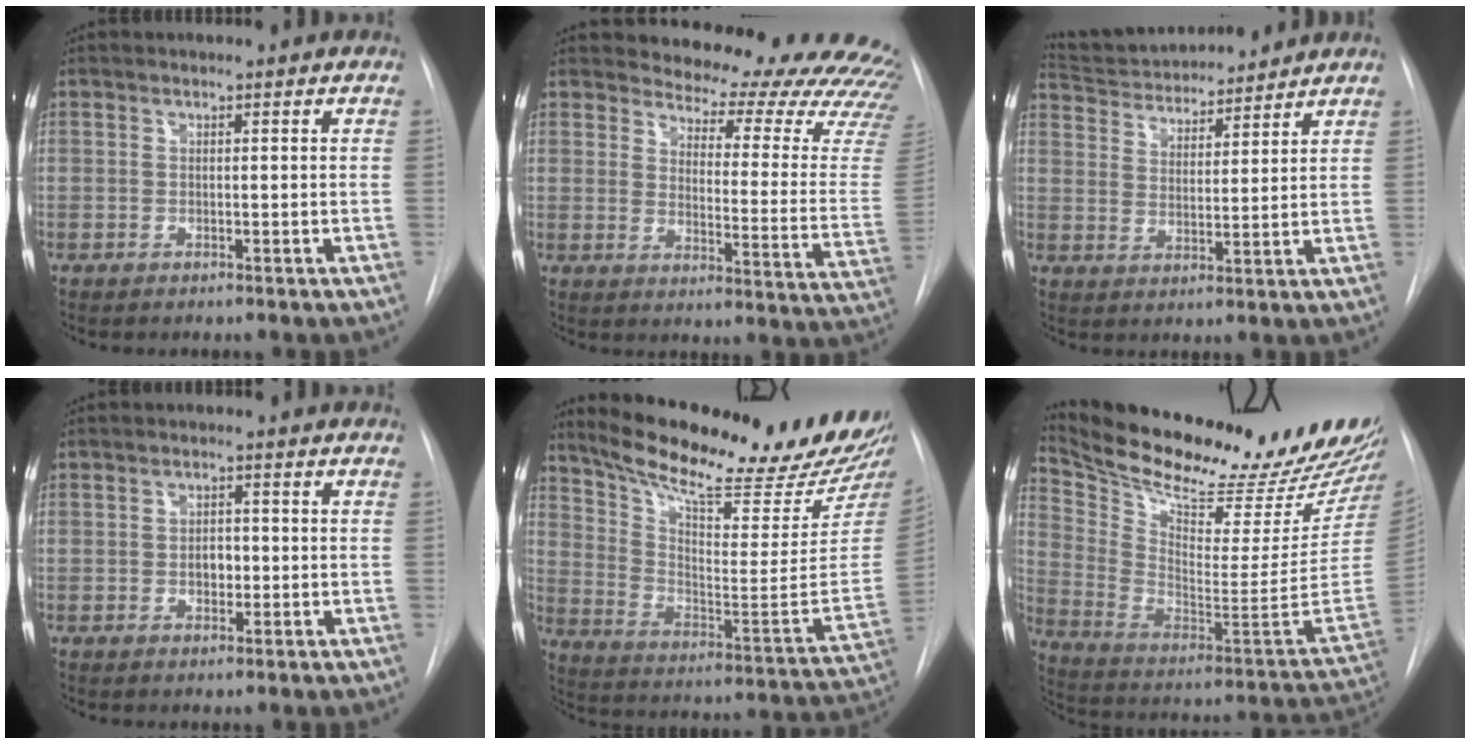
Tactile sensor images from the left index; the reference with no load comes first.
{"total": 24.3, "force": [22.8, 5.3, 6.8], "torque": [-0.082, -0.134, 0.247]}
{"total": 13.2, "force": [12.5, 2.2, 3.5], "torque": [-0.062, 0.022, 0.207]}
{"total": 2.4, "force": [-0.3, 1.6, 1.7], "torque": [-0.023, 0.004, -0.004]}
{"total": 28.1, "force": [24.1, 3.1, 14.1], "torque": [-0.227, -0.083, 0.337]}
{"total": 30.3, "force": [26.5, 3.9, 14.2], "torque": [-0.233, -0.102, 0.370]}